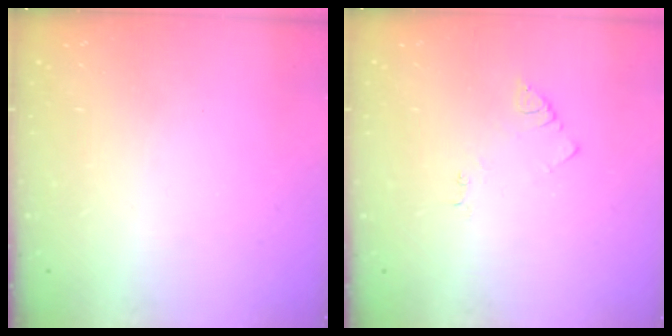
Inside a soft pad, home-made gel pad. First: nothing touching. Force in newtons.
{"total": 2.7, "press": 2.7, "slide": 0.4}